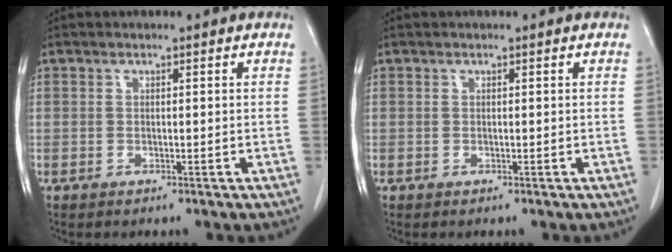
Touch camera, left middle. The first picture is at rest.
{"total": 0.0}